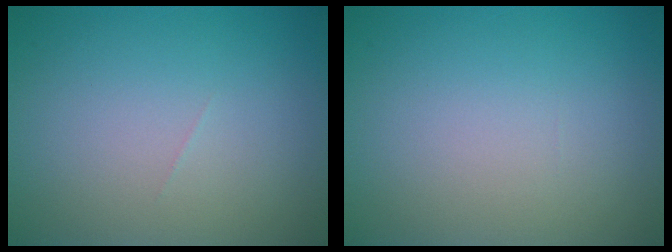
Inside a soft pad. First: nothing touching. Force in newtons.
{"total": 0.0}